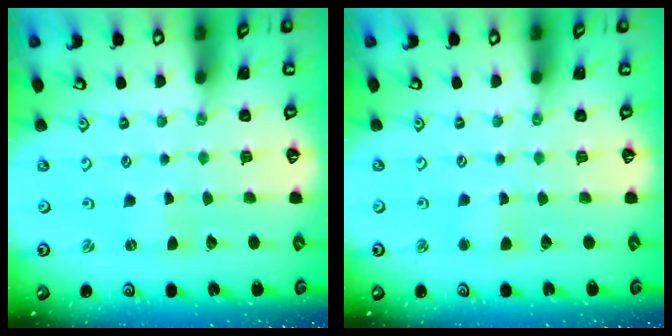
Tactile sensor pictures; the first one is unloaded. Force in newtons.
{"total": 2.7, "press": 2.7, "slide": 0.3}